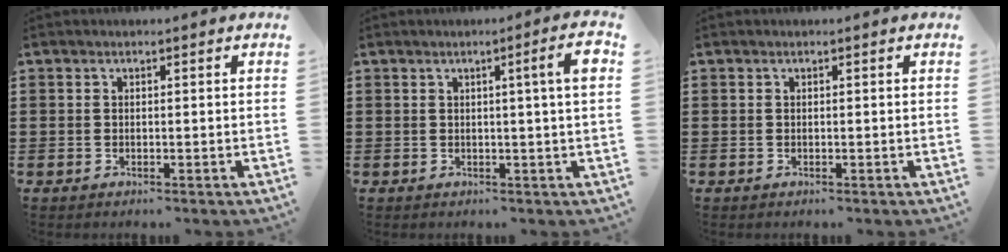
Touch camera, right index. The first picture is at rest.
{"total": 4.5, "force": [1.1, -0.2, 4.4], "torque": [-0.066, -0.009, 0.011]}
{"total": 0.0}